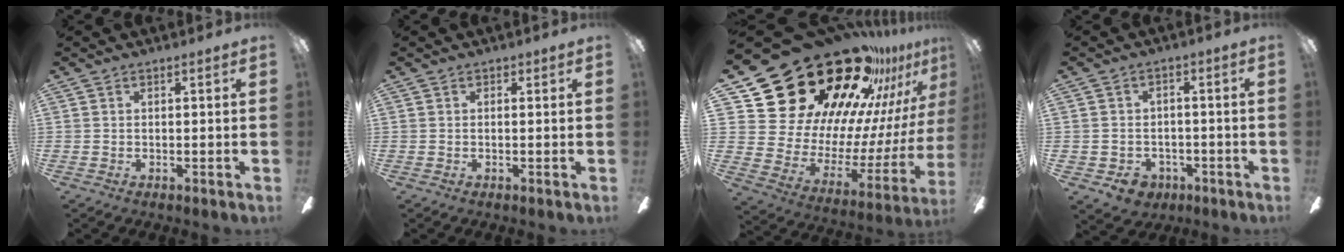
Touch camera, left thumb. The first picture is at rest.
{"total": 0.0}
{"total": 34.2, "force": [24.5, 17.5, 16.2], "torque": [-0.204, -0.220, 0.483]}
{"total": 6.2, "force": [-3.0, 5.2, 1.6], "torque": [-0.040, 0.023, -0.055]}